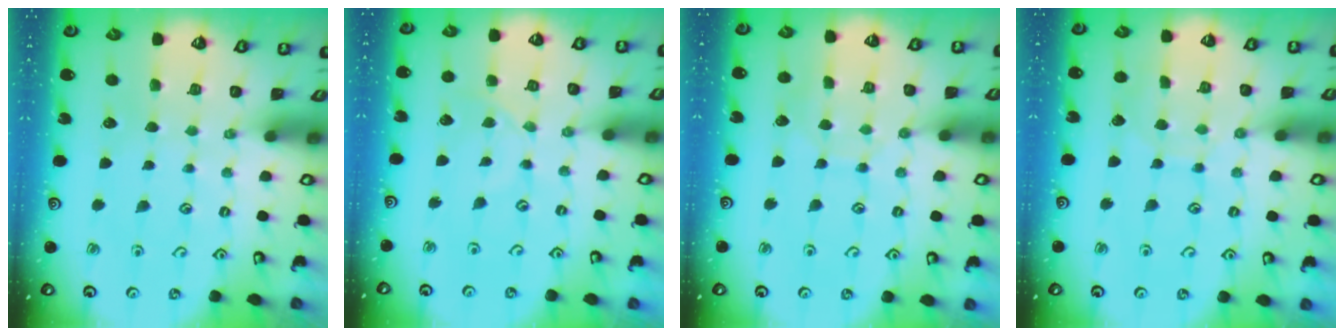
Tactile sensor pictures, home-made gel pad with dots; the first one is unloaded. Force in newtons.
{"total": 0.6, "press": 0.5, "slide": 0.2}
{"total": 5.0, "press": 5.0, "slide": 0.4}
{"total": 5.0, "press": 5.0, "slide": 0.6}